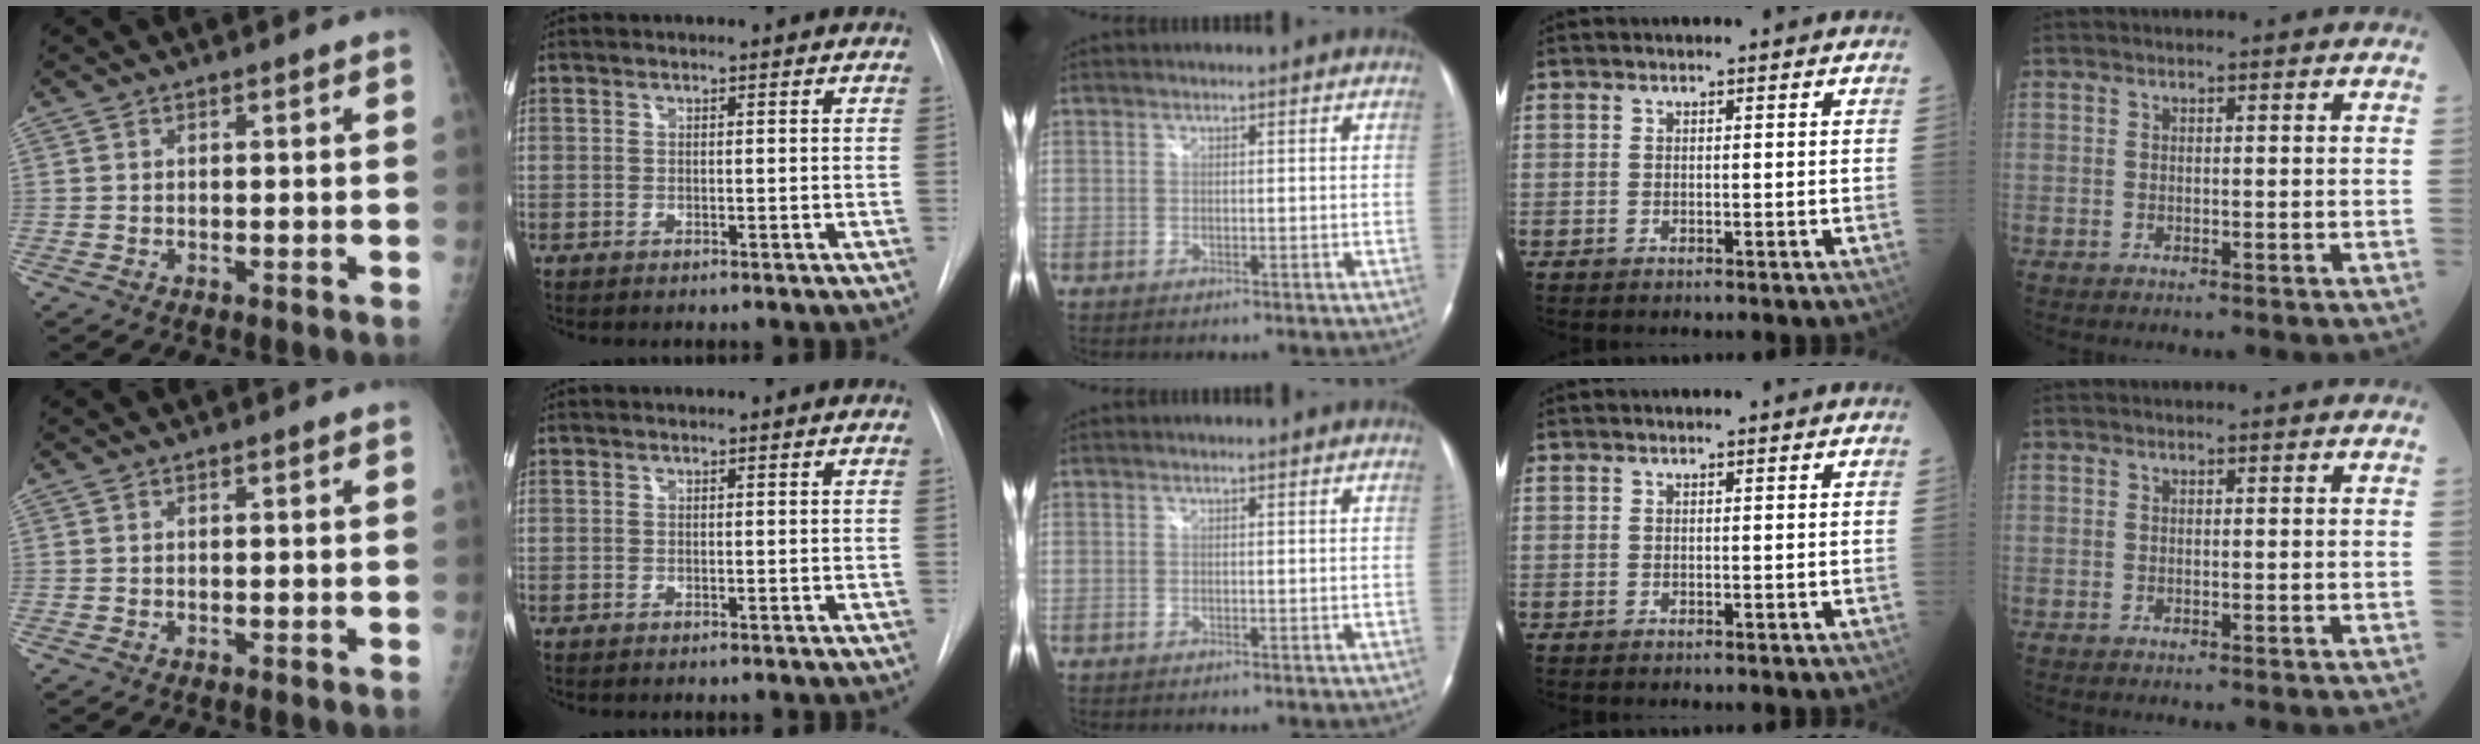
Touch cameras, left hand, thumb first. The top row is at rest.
{}